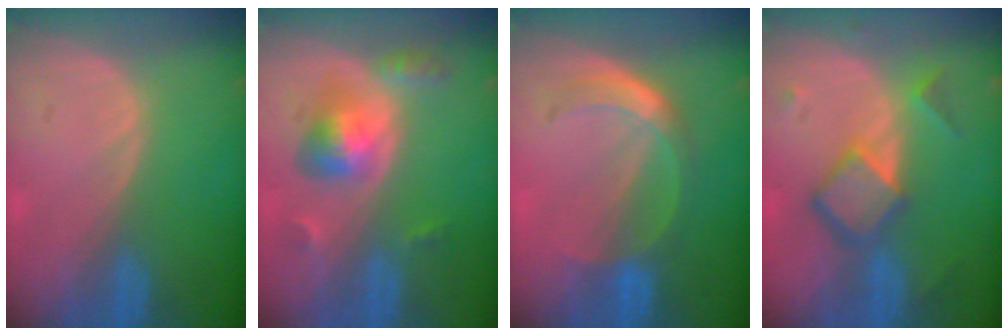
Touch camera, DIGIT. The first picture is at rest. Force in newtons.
{"total": 5.9, "press": 5.5, "slide": 2.1}
{"total": 6.0, "press": 5.2, "slide": 3.1}
{"total": 6.8, "press": 5.9, "slide": 3.4}